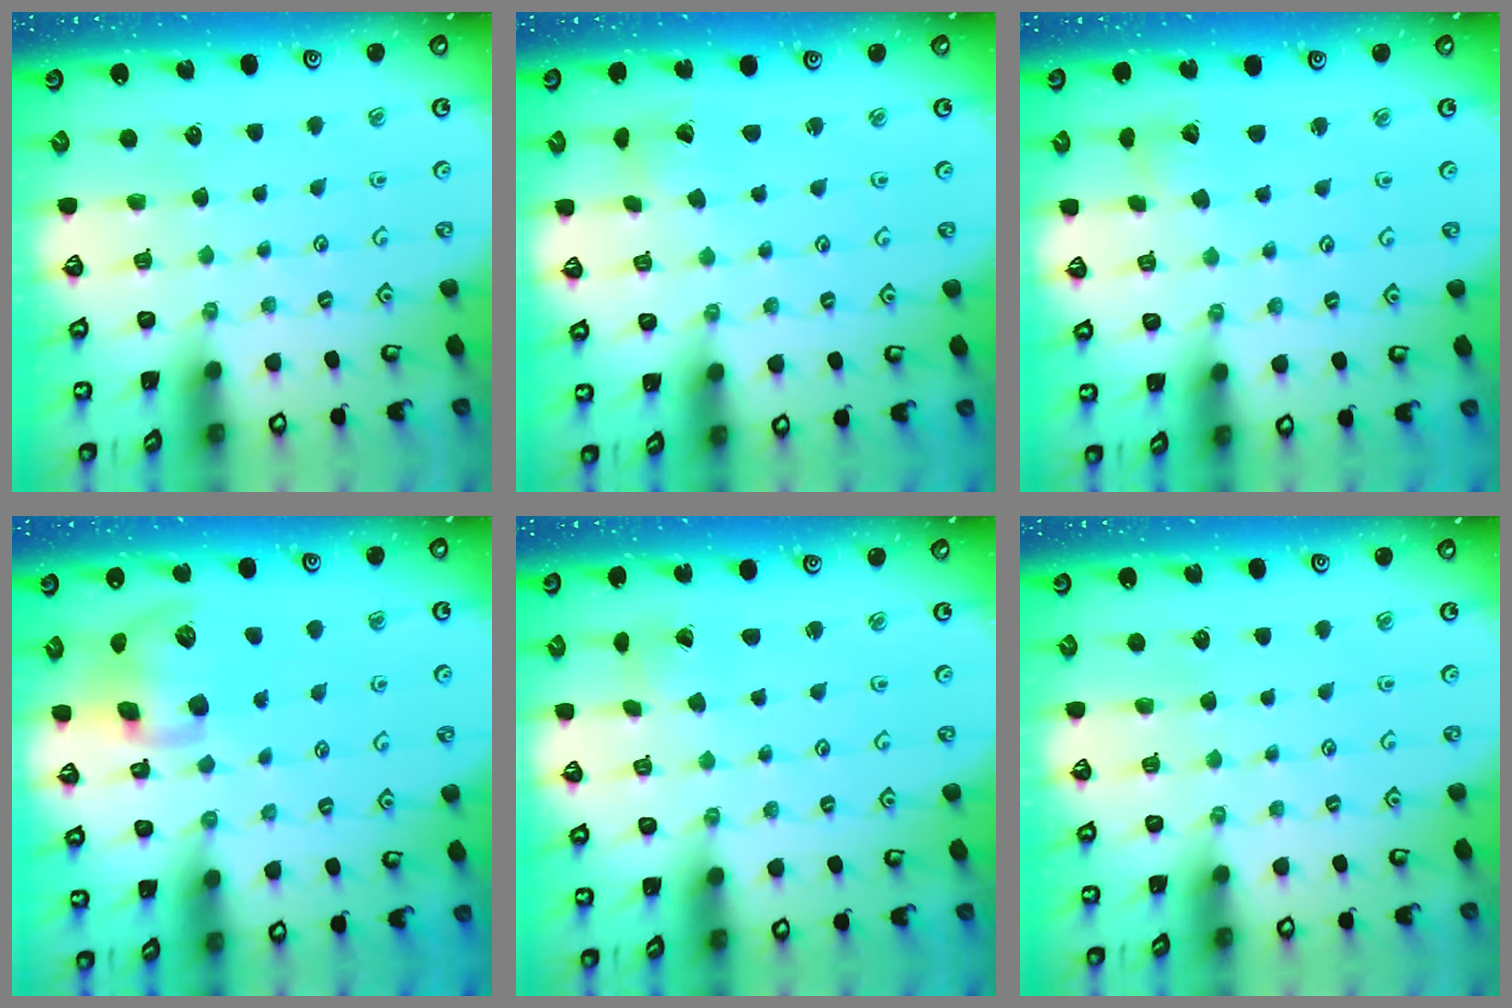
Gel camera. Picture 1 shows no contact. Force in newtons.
{"total": 2.9, "press": 2.9, "slide": 0.2}
{"total": 2.3, "press": 2.3, "slide": 0.4}
{"total": 13.1, "press": 12.9, "slide": 2.0}
{"total": 1.8, "press": 1.8, "slide": 0.1}
{"total": 0.0}